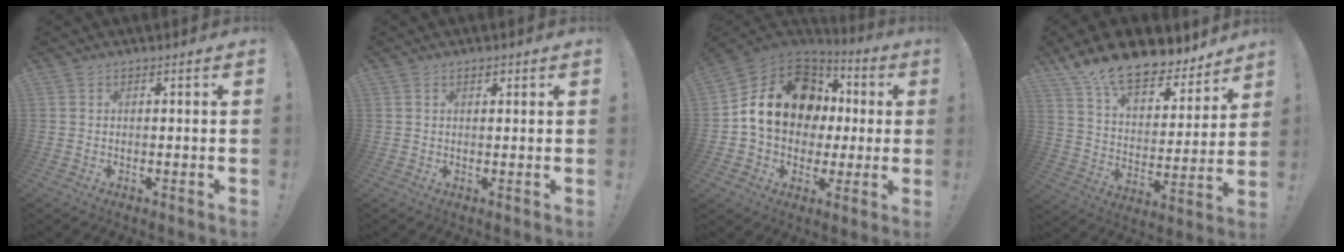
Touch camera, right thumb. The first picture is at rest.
{"total": 0.9, "force": [0.6, 0.5, 0.3], "torque": [-0.003, -0.002, 0.012]}
{"total": 20.0, "force": [4.1, 15.4, 12.1], "torque": [-0.178, -0.001, 0.096]}
{"total": 15.5, "force": [12.8, 6.0, 6.4], "torque": [-0.116, -0.102, 0.230]}